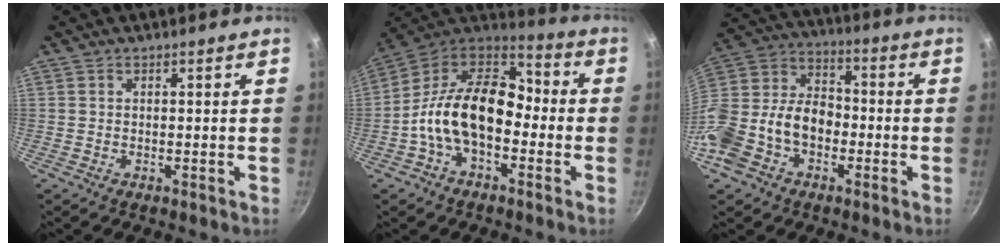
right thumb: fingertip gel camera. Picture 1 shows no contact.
{"total": 18.1, "force": [-3.6, 11.5, 13.5], "torque": [-0.207, 0.056, -0.088]}
{"total": 19.8, "force": [-5.4, 14.2, 12.6], "torque": [-0.234, 0.064, -0.111]}